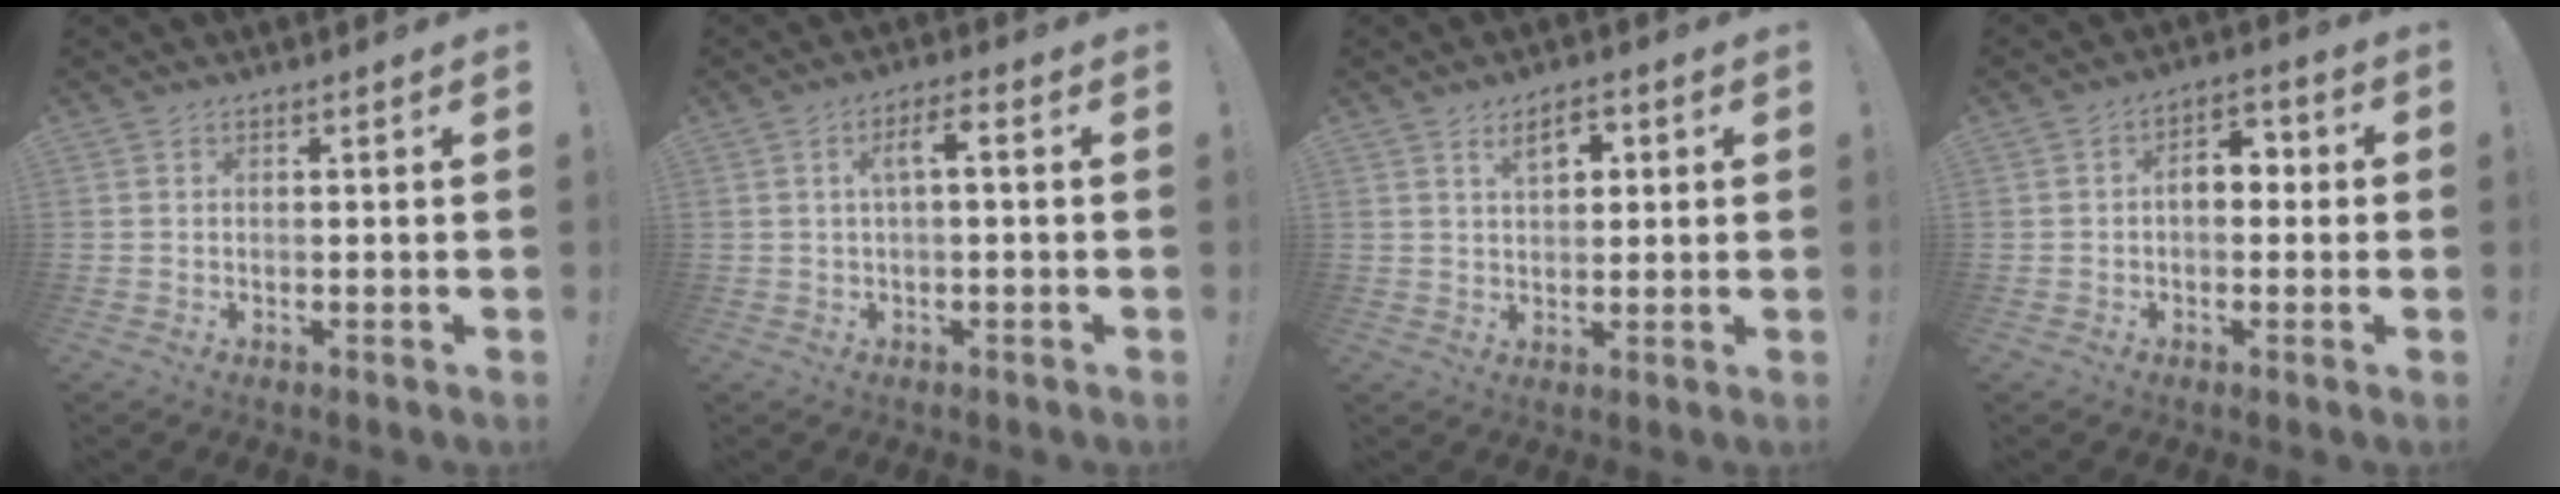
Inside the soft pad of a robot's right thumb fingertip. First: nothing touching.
{"total": 4.7, "force": [0.3, 1.2, 4.6], "torque": [-0.080, 0.005, -0.001]}
{"total": 6.2, "force": [2.7, 3.4, 4.4], "torque": [-0.061, -0.003, 0.044]}
{"total": 7.5, "force": [0.5, 4.8, 5.8], "torque": [-0.078, 0.009, 0.006]}